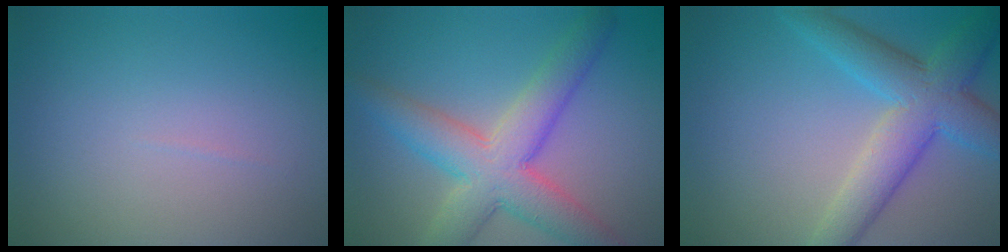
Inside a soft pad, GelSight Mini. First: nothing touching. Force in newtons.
{"total": 7.4, "press": 7.4, "slide": 0.2}
{"total": 6.9, "press": 6.9, "slide": 0.3}